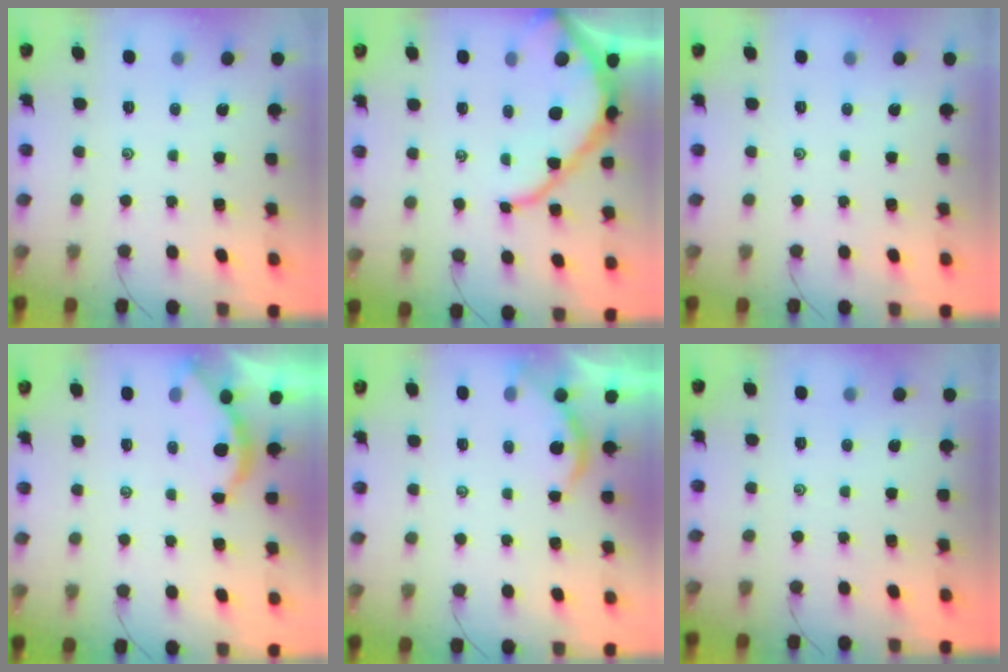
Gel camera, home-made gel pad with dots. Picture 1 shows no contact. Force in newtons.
{"total": 11.2, "press": 11.1, "slide": 1.2}
{"total": 0.0}
{"total": 1.9, "press": 1.9, "slide": 0.1}
{"total": 2.2, "press": 2.2, "slide": 0.2}
{"total": 0.0}